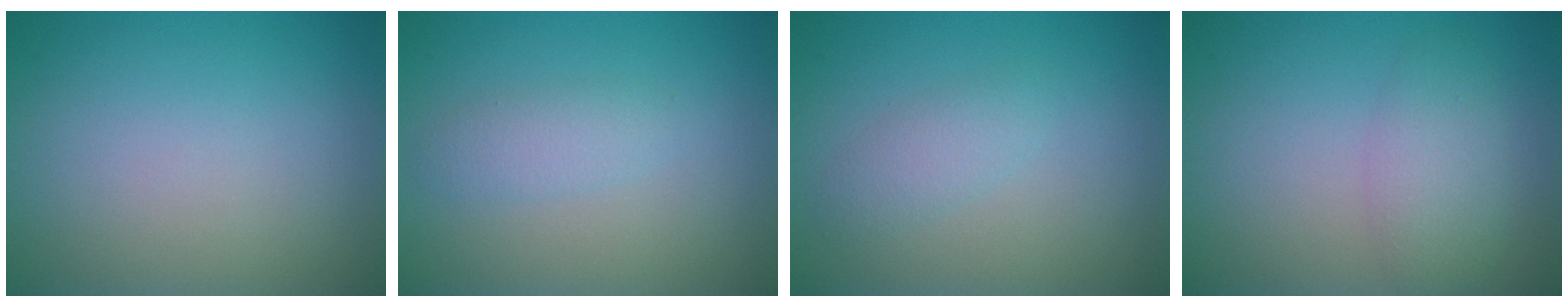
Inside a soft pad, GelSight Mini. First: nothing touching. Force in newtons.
{"total": 1.7, "press": 1.7, "slide": 0.0}
{"total": 1.6, "press": 1.6, "slide": 0.1}
{"total": 2.8, "press": 2.8, "slide": 0.1}